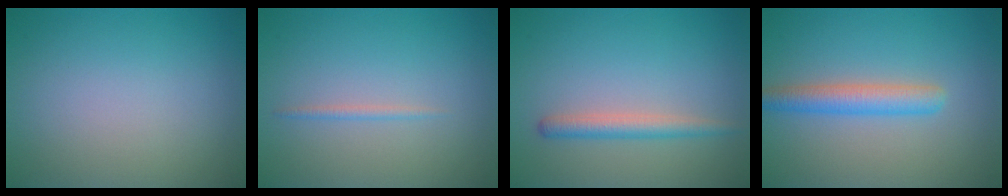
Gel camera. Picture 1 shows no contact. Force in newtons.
{"total": 0.7, "press": 0.7, "slide": 0.1}
{"total": 2.2, "press": 2.2, "slide": 0.0}
{"total": 3.3, "press": 3.2, "slide": 0.1}